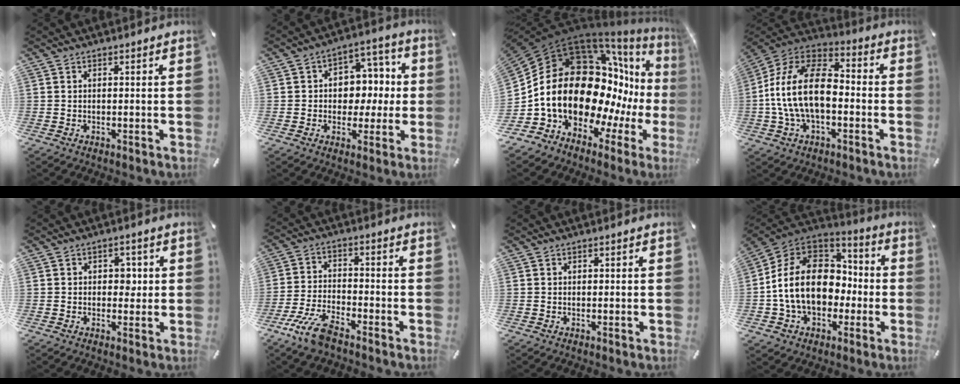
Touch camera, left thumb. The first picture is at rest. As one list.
[{"total": 8.6, "force": [-0.4, 7.8, 3.7], "torque": [-0.035, 0.004, -0.010]}, {"total": 26.2, "force": [1.2, 18.3, 18.7], "torque": [-0.326, -0.072, 0.062]}, {"total": 17.6, "force": [-2.8, 10.7, 13.8], "torque": [-0.293, 0.025, -0.053]}, {"total": 3.4, "force": [0.0, 2.6, 2.2], "torque": [-0.020, -0.001, -0.009]}, {"total": 8.7, "force": [-6.3, 2.7, 5.4], "torque": [-0.124, 0.016, -0.122]}, {"total": 0.0}, {"total": 18.0, "force": [-2.2, 14.1, 10.9], "torque": [-0.220, 0.018, -0.039]}]